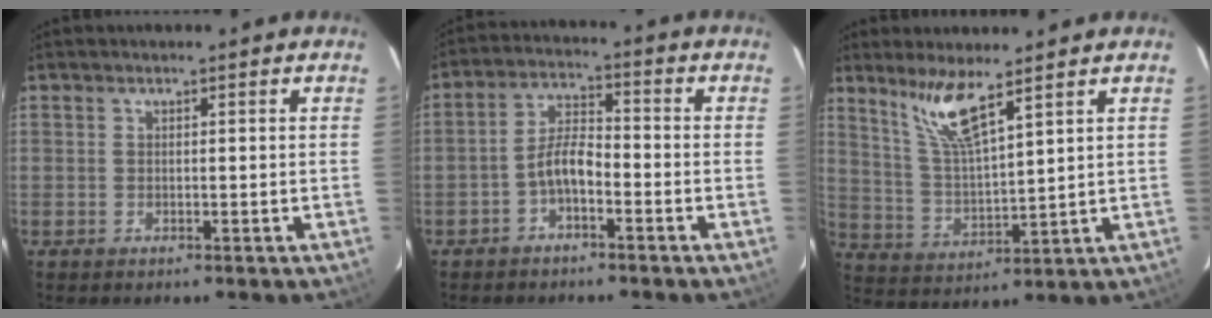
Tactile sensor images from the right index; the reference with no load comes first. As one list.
[{"total": 5.3, "force": [-3.0, 2.0, 3.9], "torque": [-0.082, 0.017, -0.055]}, {"total": 8.8, "force": [6.3, 0.8, 6.1], "torque": [-0.116, -0.003, 0.135]}]